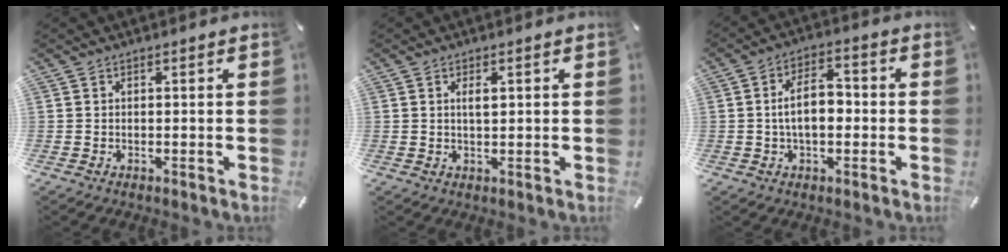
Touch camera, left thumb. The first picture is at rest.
{"total": 2.3, "force": [0.6, 0.9, 2.0], "torque": [-0.034, -0.001, 0.008]}
{"total": 8.7, "force": [-0.6, 4.9, 7.2], "torque": [-0.123, 0.009, -0.015]}